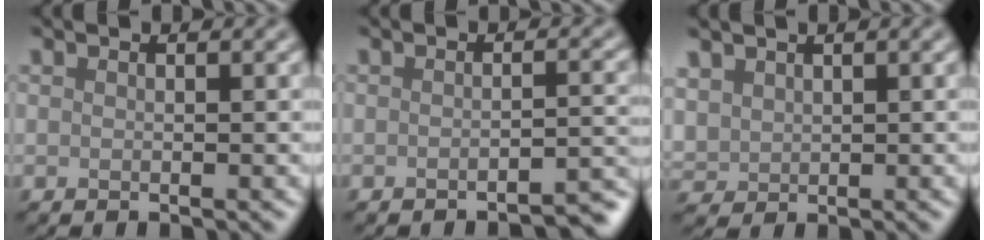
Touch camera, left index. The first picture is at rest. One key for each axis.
{"total": 2.7, "fx": -2.1, "fy": 0.5, "fz": 1.6, "tx": -0.009, "ty": 0.009, "tz": -0.031}
{"total": 2.1, "fx": 1.2, "fy": 1.6, "fz": 0.4, "tx": -0.019, "ty": -0.001, "tz": 0.027}